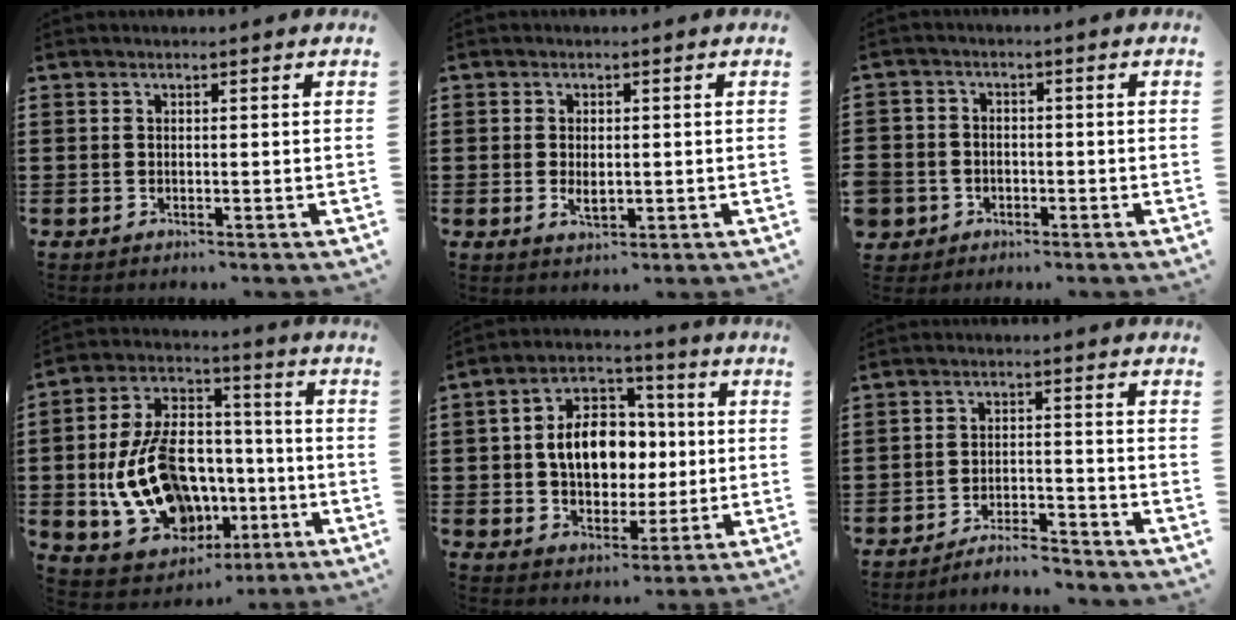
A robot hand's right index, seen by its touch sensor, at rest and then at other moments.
{"total": 2.3, "force": [-0.2, 1.2, 2.0], "torque": [-0.030, 0.000, -0.005]}
{"total": 3.3, "force": [-1.6, 2.8, 0.3], "torque": [-0.024, 0.005, -0.039]}
{"total": 16.5, "force": [-3.0, 11.6, 11.4], "torque": [-0.259, 0.002, -0.050]}
{"total": 9.9, "force": [0.2, 7.2, 6.9], "torque": [-0.128, 0.016, 0.000]}
{"total": 4.0, "force": [-4.0, 0.3, 0.7], "torque": [-0.016, 0.008, -0.082]}